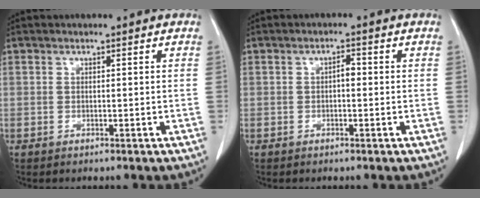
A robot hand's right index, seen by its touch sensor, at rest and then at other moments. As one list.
[{"total": 1.5, "force": [-0.1, 0.7, 1.4], "torque": [-0.020, 0.006, -0.002]}]